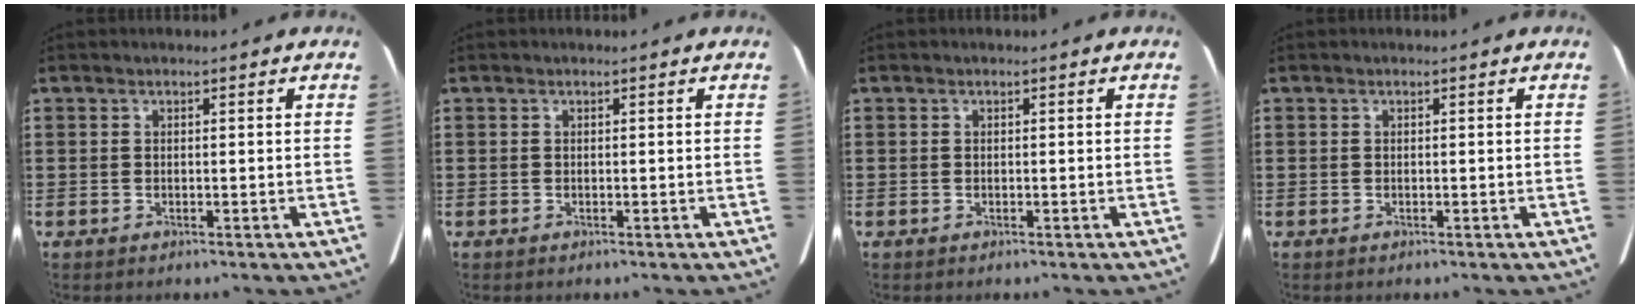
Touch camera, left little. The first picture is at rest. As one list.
[{"total": 0.0}, {"total": 0.0}, {"total": 0.0}]